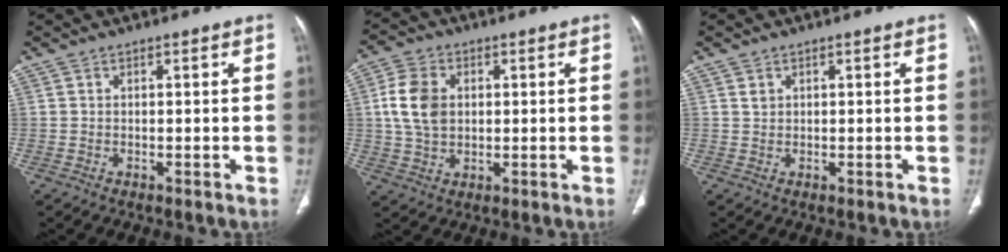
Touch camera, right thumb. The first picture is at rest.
{"total": 8.8, "force": [1.3, 6.3, 6.0], "torque": [-0.109, 0.003, 0.029]}
{"total": 1.0, "force": [0.6, 0.7, 0.4], "torque": [0.003, -0.003, 0.013]}